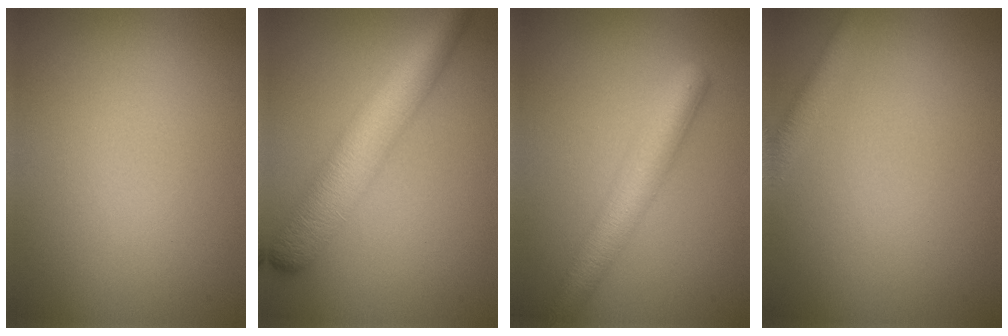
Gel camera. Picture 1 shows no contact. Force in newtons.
{"total": 7.3, "press": 7.2, "slide": 0.3}
{"total": 4.6, "press": 4.6, "slide": 0.2}
{"total": 1.9, "press": 1.9, "slide": 0.0}